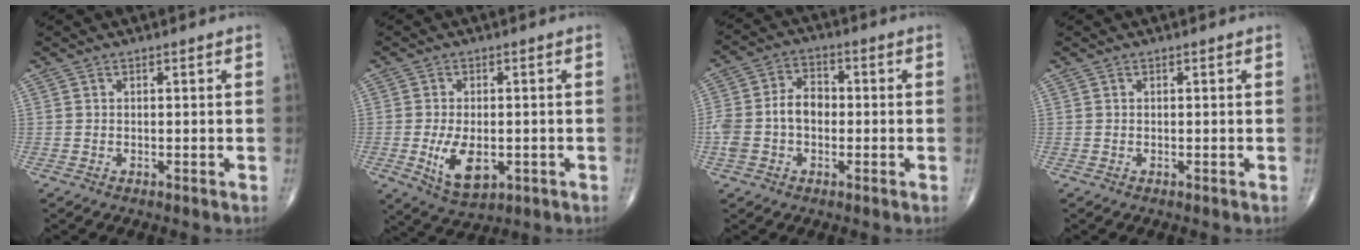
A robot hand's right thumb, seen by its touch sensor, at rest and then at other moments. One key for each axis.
{"total": 8.2, "fx": -1.8, "fy": 4.5, "fz": 6.6, "tx": -0.109, "ty": -0.009, "tz": -0.020}
{"total": 9.0, "fx": -0.9, "fy": 6.2, "fz": 6.4, "tx": -0.126, "ty": 0.032, "tz": -0.023}
{"total": 0.0}